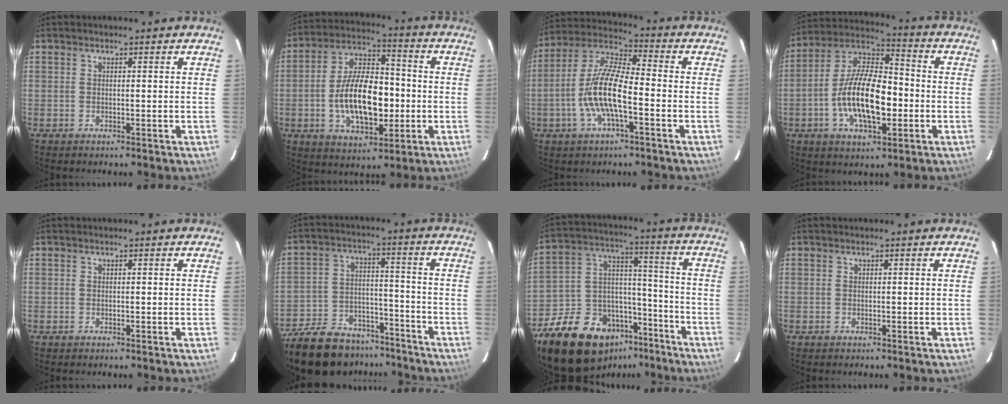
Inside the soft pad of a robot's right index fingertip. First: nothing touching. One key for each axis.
{"total": 16.0, "fx": -2.6, "fy": 8.0, "fz": 13.6, "tx": -0.256, "ty": 0.011, "tz": -0.037}
{"total": 12.6, "fx": -3.7, "fy": 3.4, "fz": 11.5, "tx": -0.237, "ty": 0.001, "tz": -0.074}
{"total": 16.6, "fx": -3.7, "fy": 7.1, "fz": 14.5, "tx": -0.276, "ty": 0.004, "tz": -0.068}
{"total": 0.0}
{"total": 23.1, "fx": -18.3, "fy": 10.2, "fz": 9.6, "tx": -0.221, "ty": 0.009, "tz": -0.271}
{"total": 22.0, "fx": -15.3, "fy": 12.2, "fz": 10.1, "tx": -0.220, "ty": 0.045, "tz": -0.225}
{"total": 0.0}